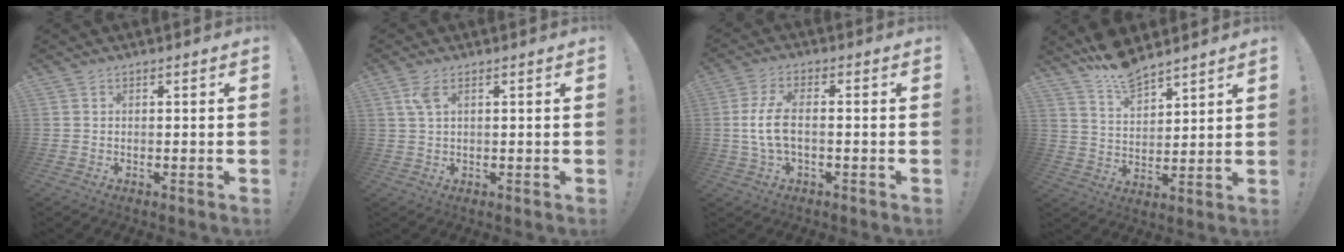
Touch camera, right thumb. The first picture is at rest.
{"total": 3.2, "force": [1.4, 1.2, 2.6], "torque": [-0.051, 0.002, 0.024]}
{"total": 7.9, "force": [-1.0, 3.2, 7.1], "torque": [-0.151, -0.003, -0.021]}
{"total": 9.7, "force": [8.4, 3.3, 3.5], "torque": [-0.058, -0.060, 0.156]}